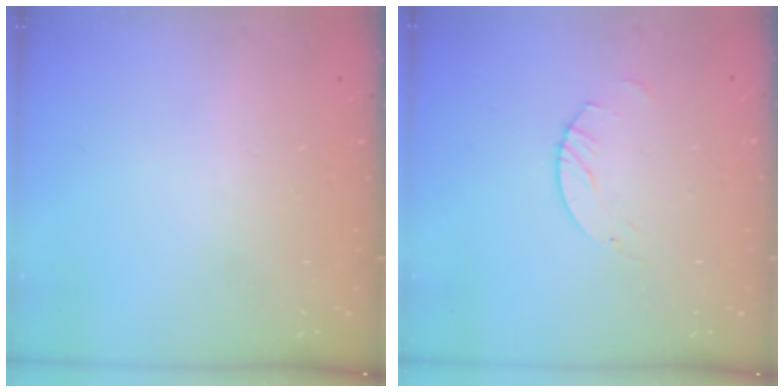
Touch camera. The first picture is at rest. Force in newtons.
{"total": 2.5, "press": 2.5, "slide": 0.1}